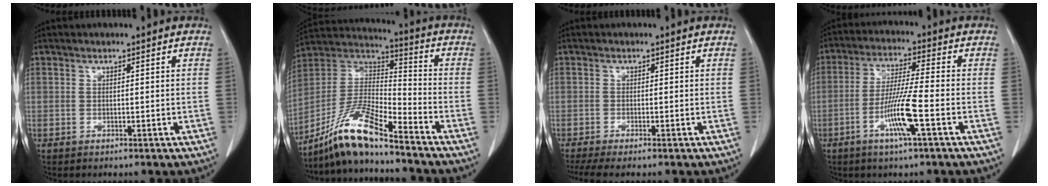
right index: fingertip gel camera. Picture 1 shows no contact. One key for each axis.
{"total": 13.5, "fx": -10.6, "fy": 1.0, "fz": 8.3, "tx": -0.167, "ty": 0.002, "tz": -0.198}
{"total": 4.3, "fx": -3.5, "fy": 0.3, "fz": 2.5, "tx": -0.039, "ty": -0.008, "tz": -0.060}
{"total": 8.7, "fx": -3.3, "fy": -0.5, "fz": 8.1, "tx": -0.157, "ty": -0.009, "tz": -0.064}